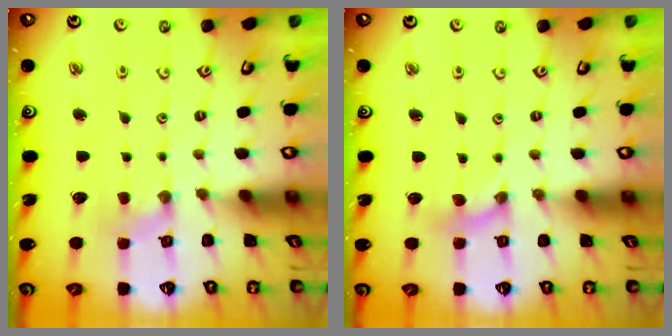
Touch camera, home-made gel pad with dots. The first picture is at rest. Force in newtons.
{"total": 0.0}